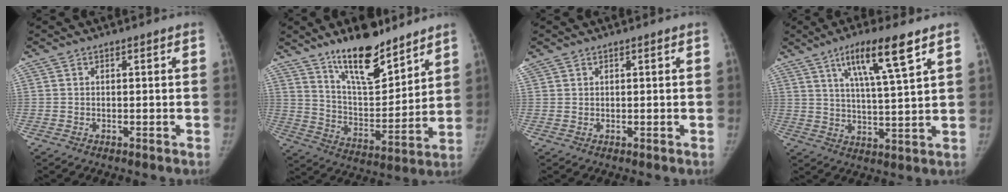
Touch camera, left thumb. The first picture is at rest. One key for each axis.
{"total": 16.1, "fx": 12.1, "fy": 5.4, "fz": 9.1, "tx": -0.108, "ty": -0.087, "tz": 0.211}
{"total": 1.1, "fx": 0.7, "fy": 0.8, "fz": 0.1, "tx": 0.001, "ty": 0.011, "tz": 0.016}
{"total": 11.5, "fx": 6.4, "fy": 1.3, "fz": 9.5, "tx": -0.165, "ty": -0.027, "tz": 0.111}